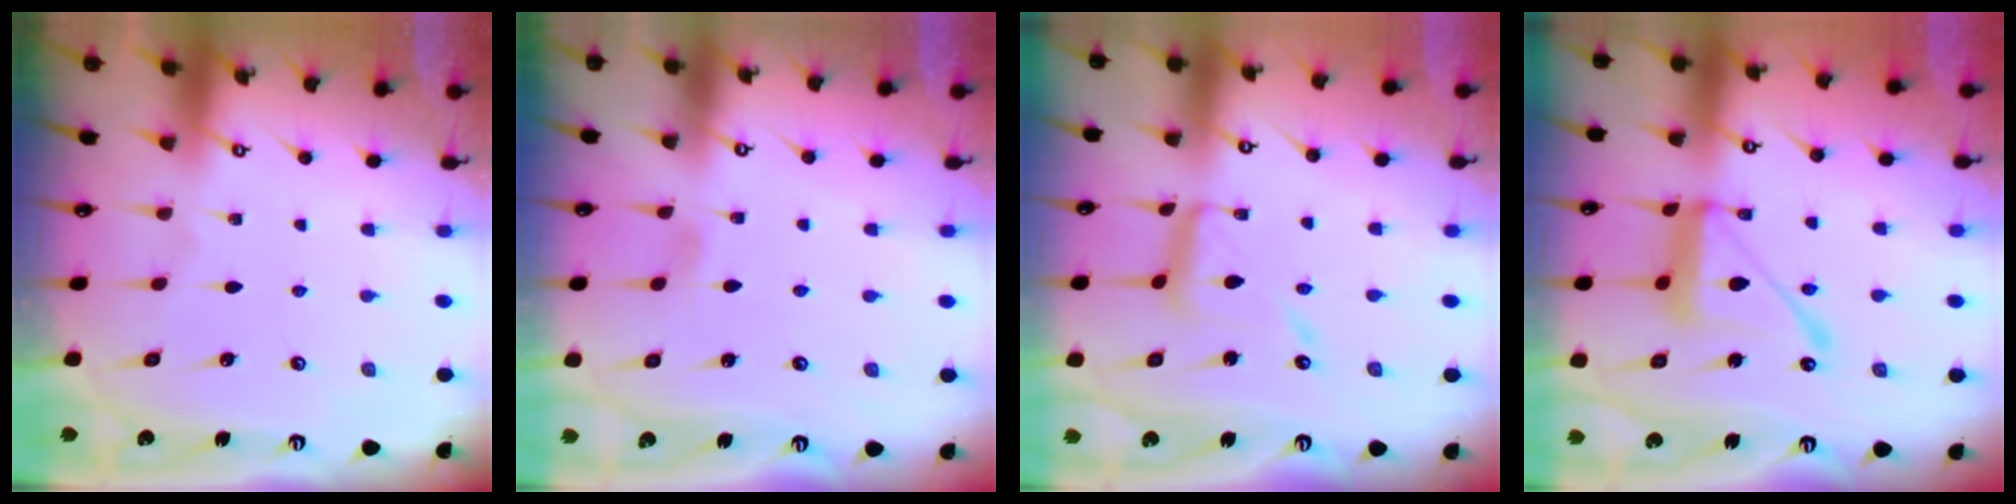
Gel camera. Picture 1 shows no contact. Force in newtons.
{"total": 3.9, "press": 3.9, "slide": 0.5}
{"total": 11.3, "press": 11.3, "slide": 1.0}
{"total": 14.1, "press": 14.1, "slide": 1.0}